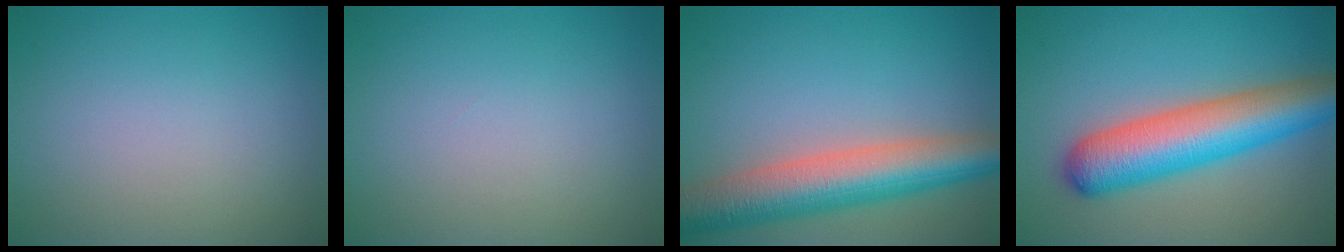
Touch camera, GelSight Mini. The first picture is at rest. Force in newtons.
{"total": 0.0}
{"total": 8.5, "press": 8.5, "slide": 0.6}
{"total": 8.7, "press": 8.7, "slide": 0.4}